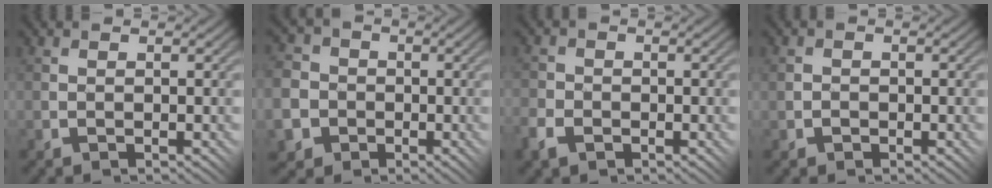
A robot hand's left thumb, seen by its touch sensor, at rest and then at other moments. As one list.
[{"total": 9.9, "force": [-3.2, 9.1, 2.1], "torque": [-0.099, -0.039, -0.071]}, {"total": 3.7, "force": [-2.1, 2.6, 1.5], "torque": [-0.043, -0.006, -0.048]}, {"total": 1.5, "force": [-0.5, 1.4, 0.1], "torque": [-0.002, 0.004, -0.015]}]